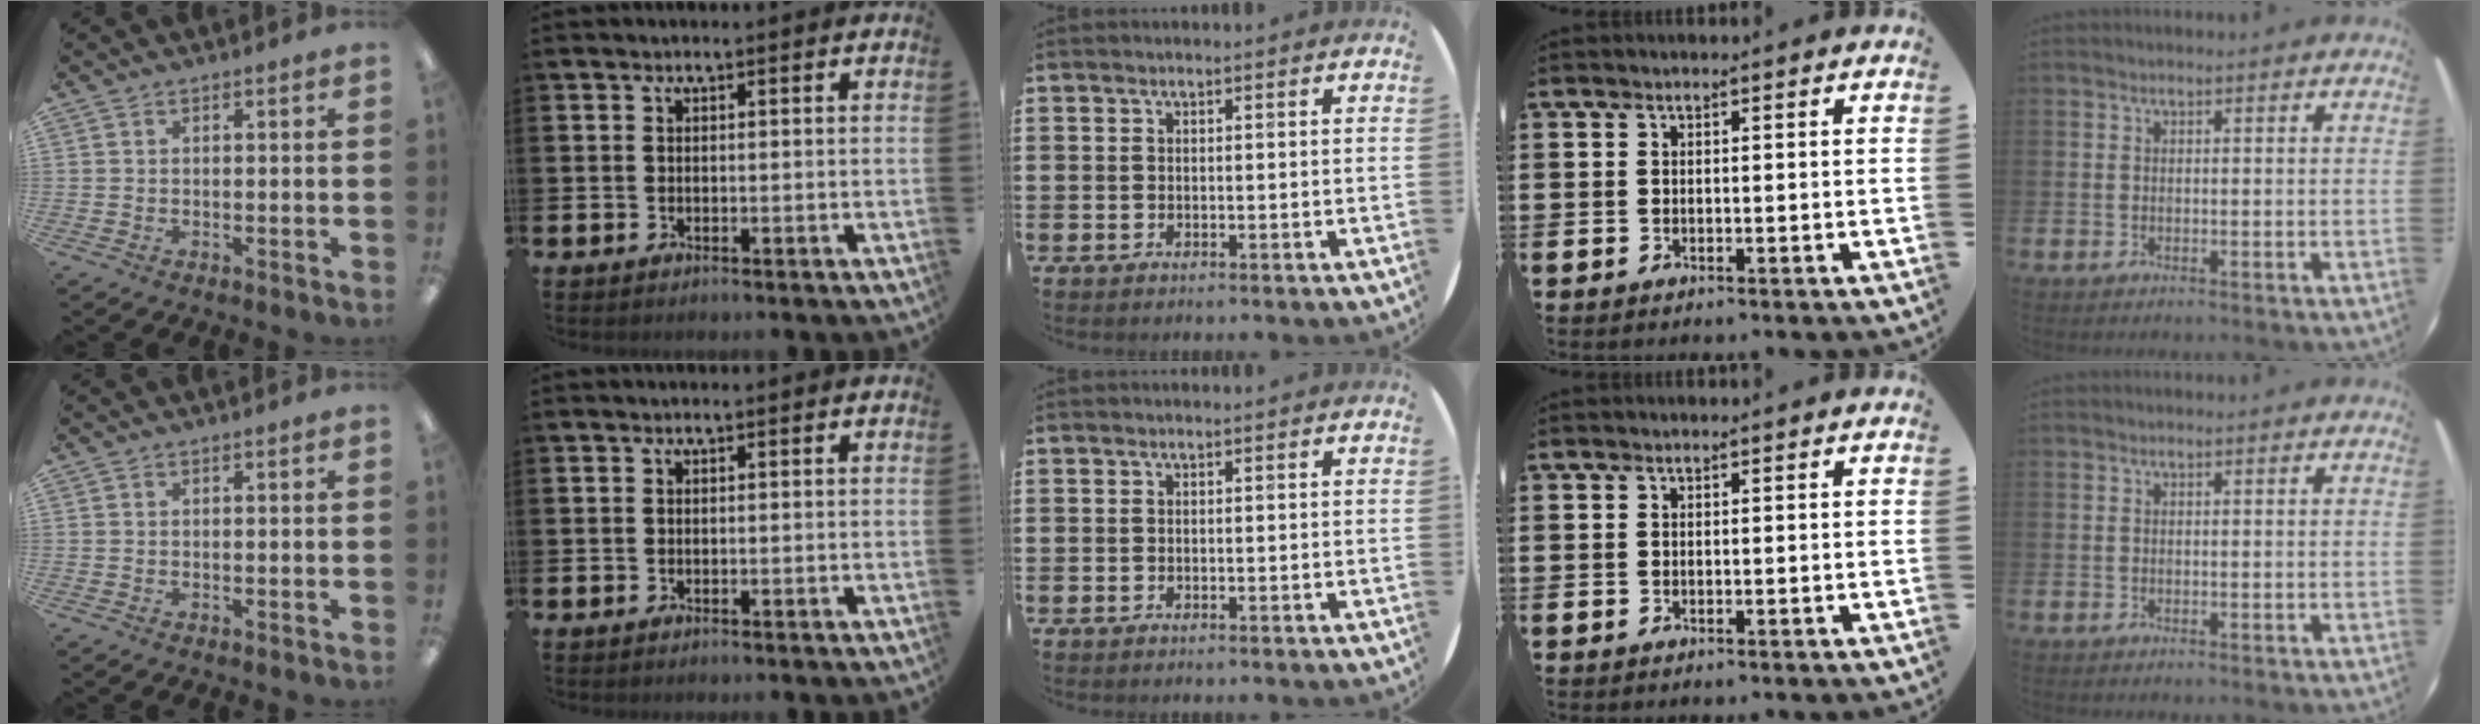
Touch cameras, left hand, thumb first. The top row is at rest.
{}